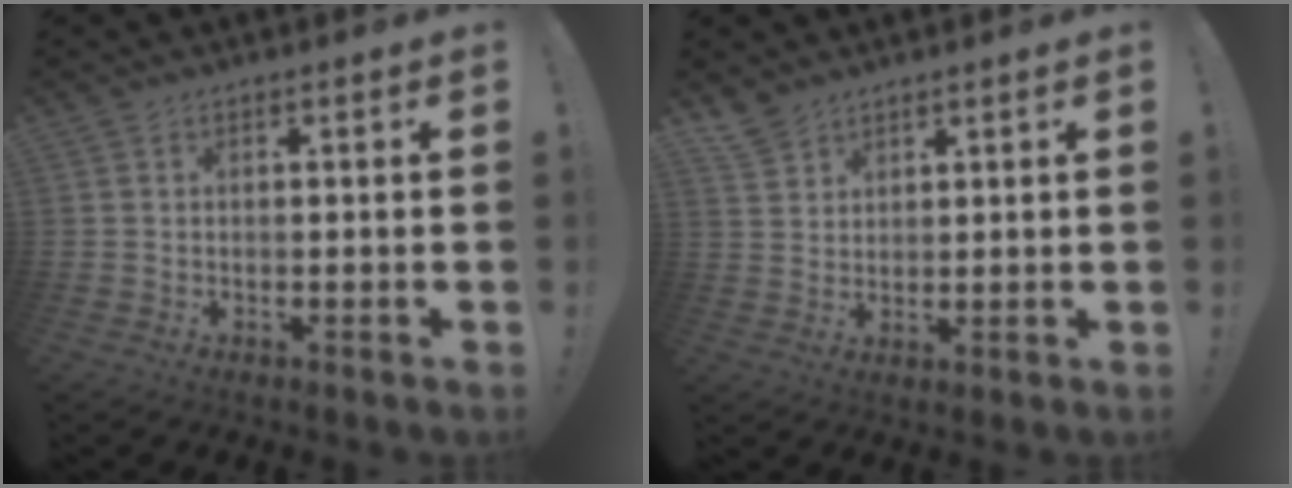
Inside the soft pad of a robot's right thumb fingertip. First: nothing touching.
{"total": 4.6, "force": [4.0, 1.9, 1.0], "torque": [-0.017, -0.027, 0.078]}